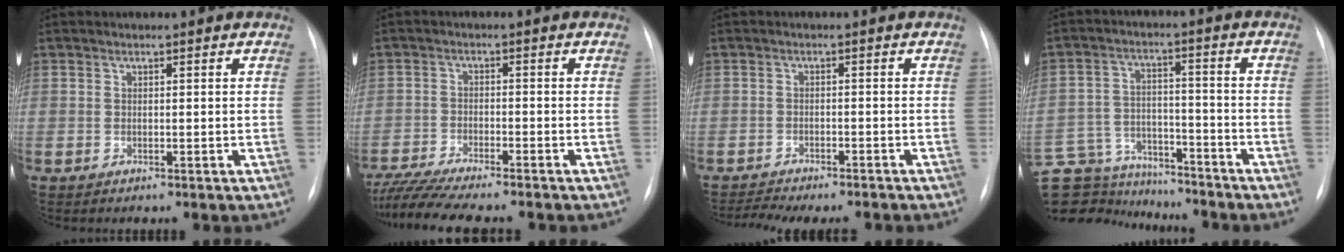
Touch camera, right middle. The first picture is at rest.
{"total": 10.0, "force": [-8.8, 0.0, 4.8], "torque": [-0.078, -0.017, -0.141]}
{"total": 9.8, "force": [-8.9, 1.2, 3.9], "torque": [-0.052, -0.001, -0.117]}
{"total": 17.2, "force": [-15.9, 5.1, 4.2], "torque": [-0.104, 0.025, -0.246]}